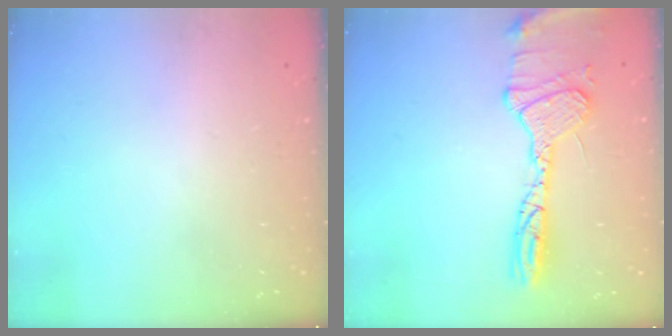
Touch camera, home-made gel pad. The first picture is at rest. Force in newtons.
{"total": 15.0, "press": 14.7, "slide": 2.7}